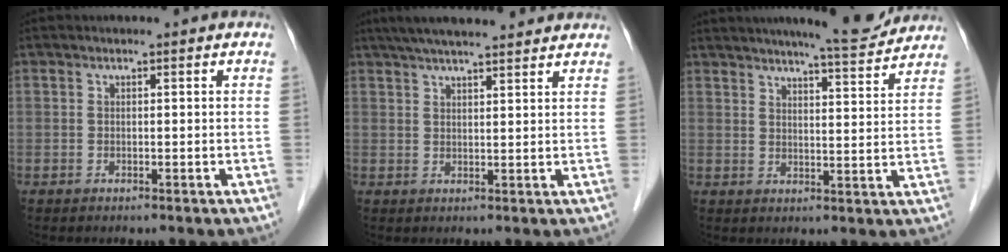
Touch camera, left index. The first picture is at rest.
{"total": 12.6, "force": [10.9, 1.4, 6.1], "torque": [-0.099, 0.039, 0.156]}
{"total": 10.6, "force": [9.8, 0.5, 4.2], "torque": [-0.061, 0.000, 0.126]}